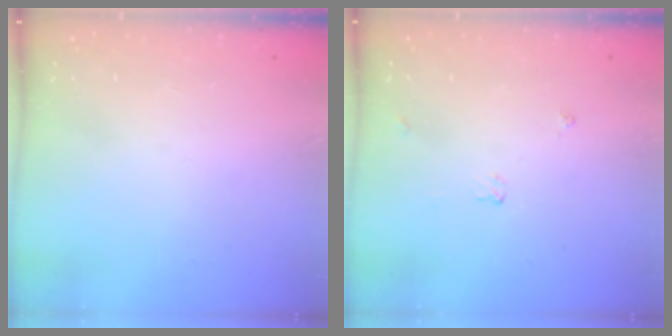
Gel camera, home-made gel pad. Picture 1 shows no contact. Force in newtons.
{"total": 3.6, "press": 3.5, "slide": 0.5}